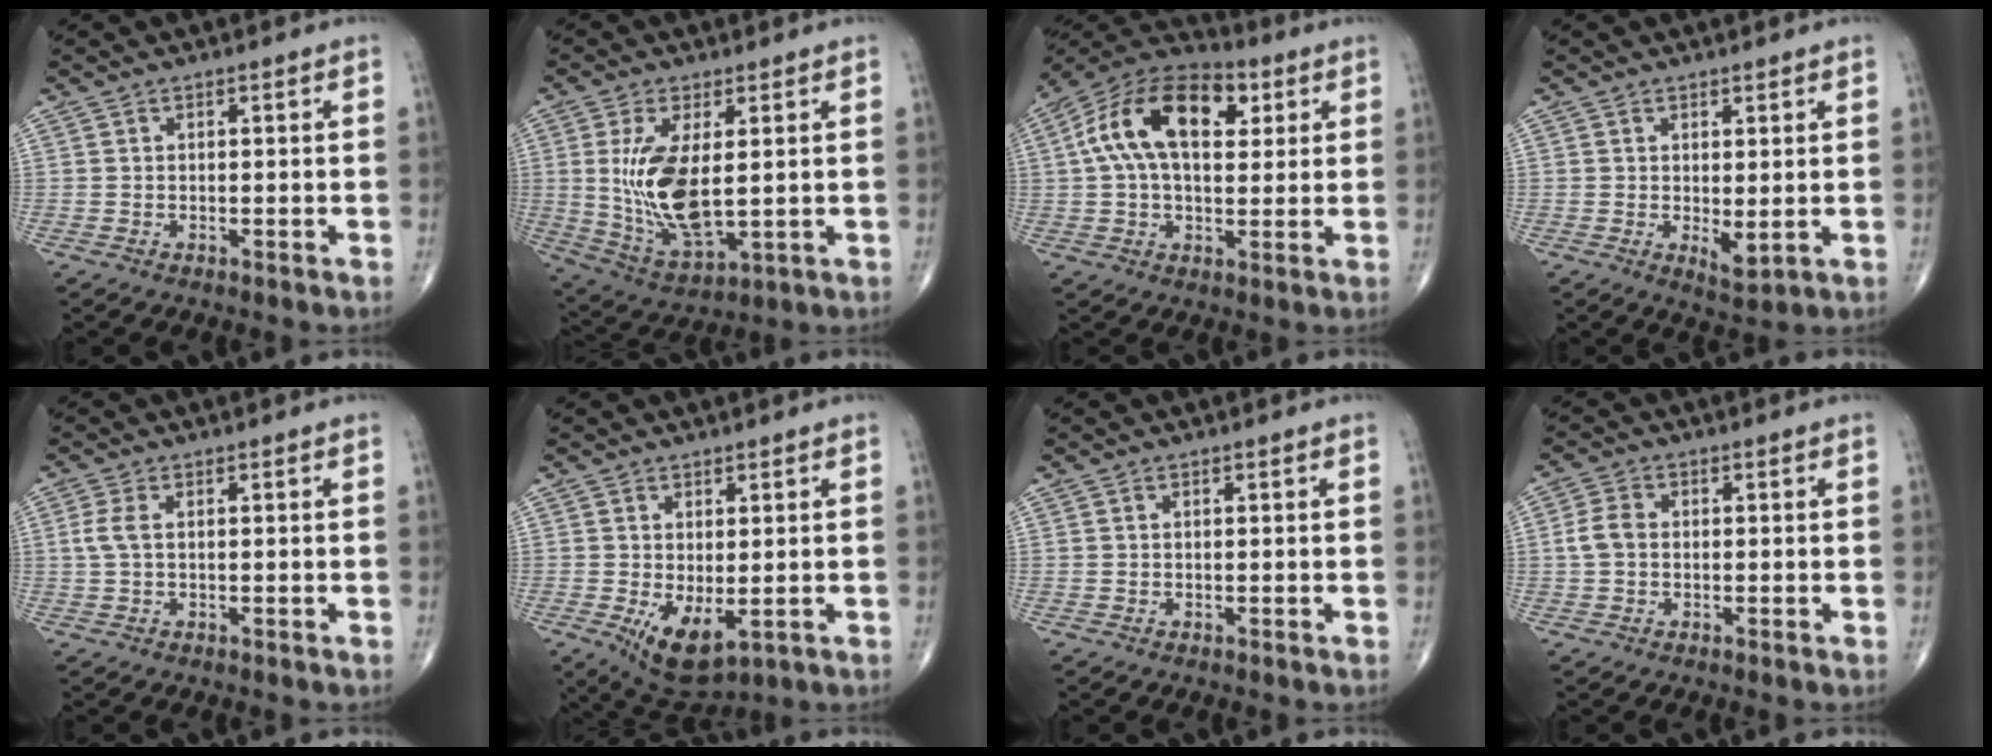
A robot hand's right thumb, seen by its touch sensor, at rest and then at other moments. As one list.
[{"total": 13.7, "force": [1.2, 5.9, 12.4], "torque": [-0.245, -0.023, 0.041]}, {"total": 18.2, "force": [4.8, 10.4, 14.1], "torque": [-0.232, 0.019, 0.069]}, {"total": 3.2, "force": [0.0, 1.2, 3.0], "torque": [-0.044, -0.013, 0.006]}, {"total": 2.6, "force": [0.4, 1.2, 2.3], "torque": [-0.066, 0.006, 0.007]}, {"total": 7.7, "force": [-1.6, 3.8, 6.5], "torque": [-0.103, -0.019, -0.009]}, {"total": 0.0}, {"total": 3.7, "force": [0.0, 2.7, 2.6], "torque": [-0.057, 0.011, -0.006]}]